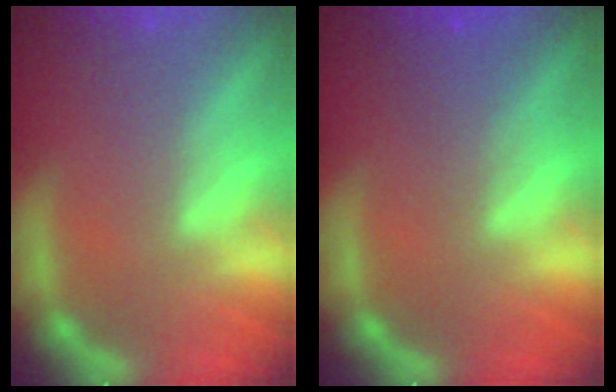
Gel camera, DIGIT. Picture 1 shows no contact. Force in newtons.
{"total": 2.0}